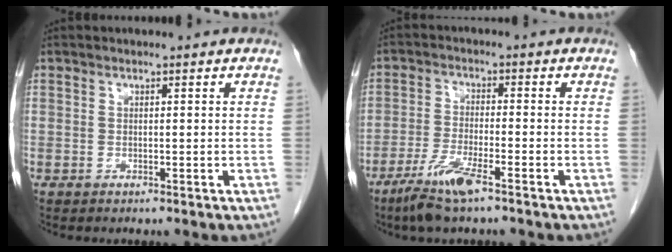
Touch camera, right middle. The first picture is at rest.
{"total": 6.8, "force": [-4.6, 0.5, 5.0], "torque": [-0.109, -0.015, -0.087]}